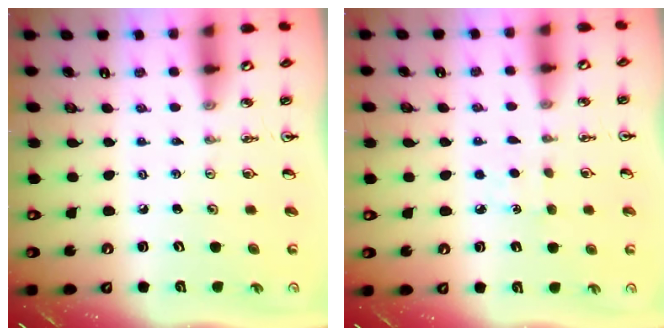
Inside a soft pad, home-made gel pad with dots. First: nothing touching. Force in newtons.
{"total": 3.3, "press": 3.2, "slide": 0.4}